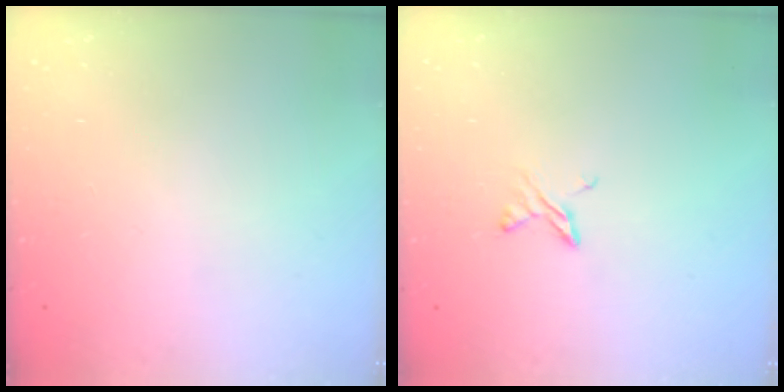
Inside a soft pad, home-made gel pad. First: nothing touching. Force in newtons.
{"total": 4.2, "press": 4.2, "slide": 0.6}